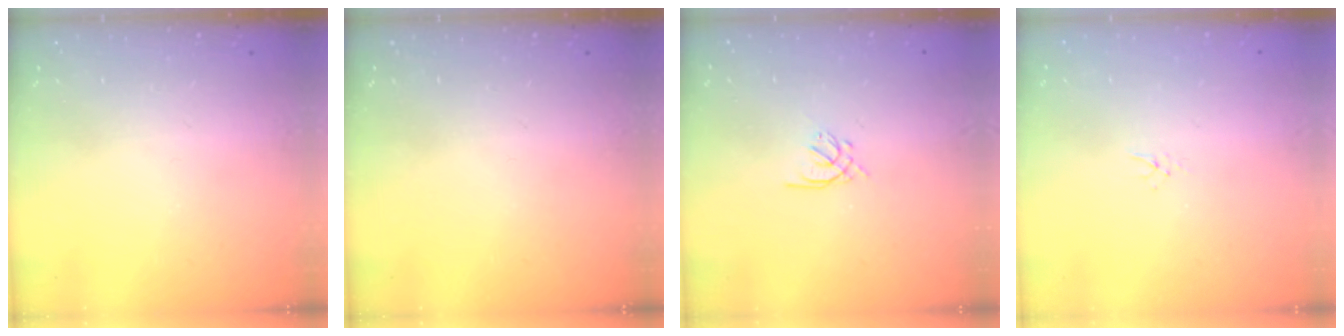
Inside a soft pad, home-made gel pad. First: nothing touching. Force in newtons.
{"total": 0.0}
{"total": 1.4, "press": 1.3, "slide": 0.5}
{"total": 1.5, "press": 1.5, "slide": 0.1}